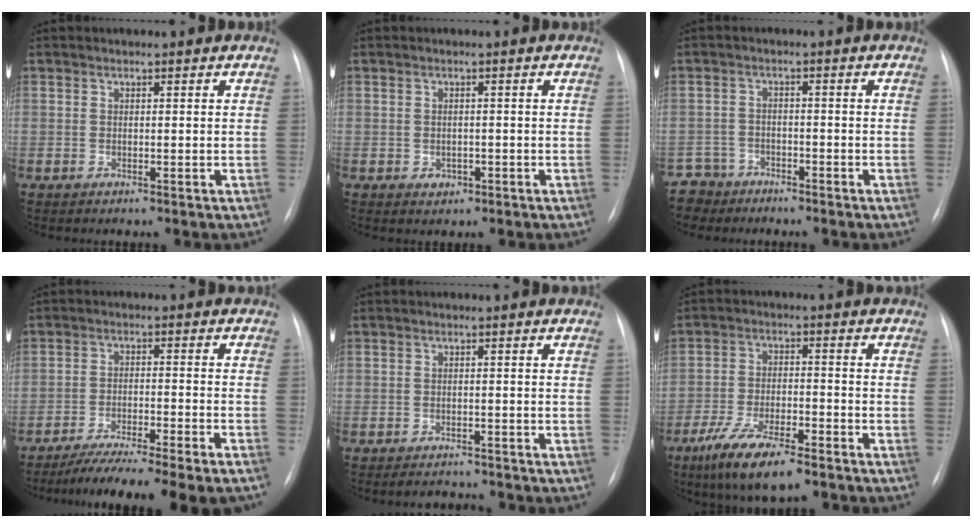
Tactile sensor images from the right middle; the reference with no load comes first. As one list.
[{"total": 1.6, "force": [-0.7, 1.3, 0.7], "torque": [-0.010, 0.002, -0.003]}, {"total": 4.9, "force": [-4.0, 2.6, -1.1], "torque": [0.026, 0.000, -0.078]}, {"total": 14.7, "force": [-12.5, 0.0, 7.7], "torque": [-0.112, -0.023, -0.190]}, {"total": 2.8, "force": [-2.6, 1.0, 0.3], "torque": [-0.007, -0.003, -0.034]}, {"total": 10.5, "force": [-7.2, 2.5, 7.3], "torque": [-0.140, -0.020, -0.123]}]